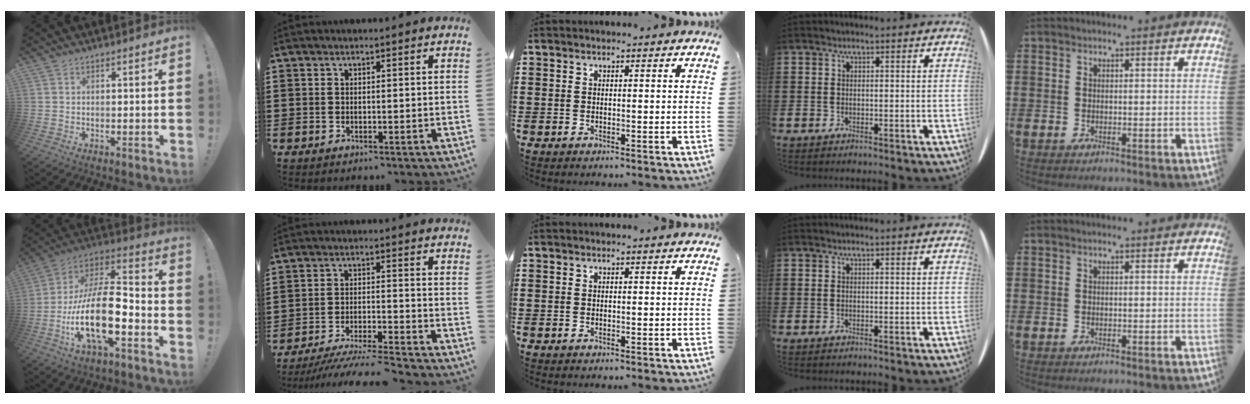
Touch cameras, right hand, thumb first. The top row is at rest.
{"thumb": {"total": 22.1, "force": [-6.7, 8.3, 19.3], "torque": [-0.387, 0.025, -0.112]}, "index": {"total": 5.4, "force": [-5.1, -0.6, 1.7], "torque": [-0.036, -0.018, -0.101]}}